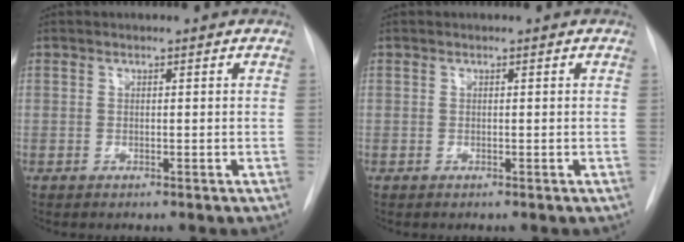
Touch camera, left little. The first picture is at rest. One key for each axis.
{"total": 0.0}